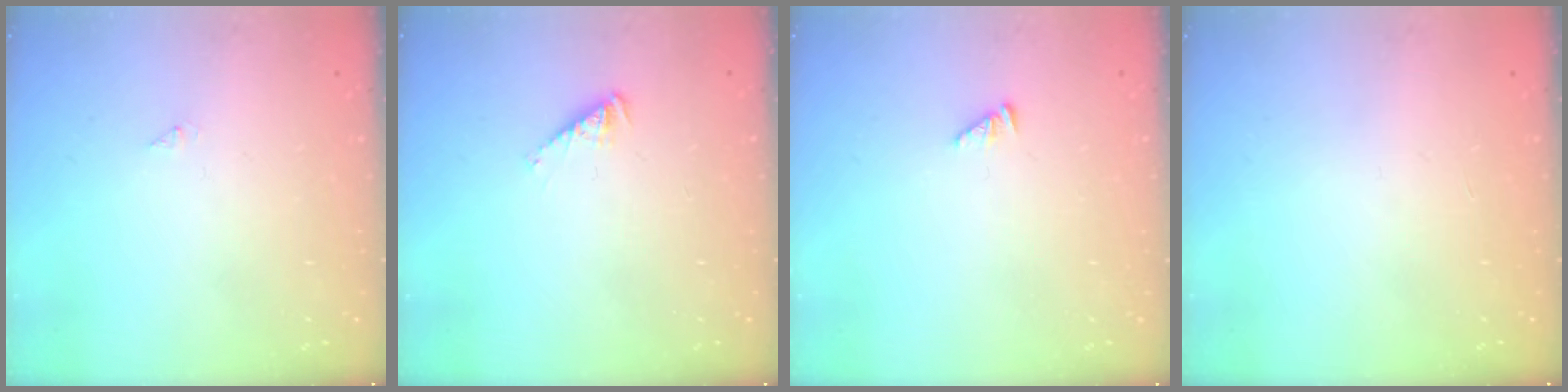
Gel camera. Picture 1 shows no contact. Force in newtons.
{"total": 1.5, "press": 1.5, "slide": 0.3}
{"total": 2.1, "press": 2.1, "slide": 0.3}
{"total": 0.0}